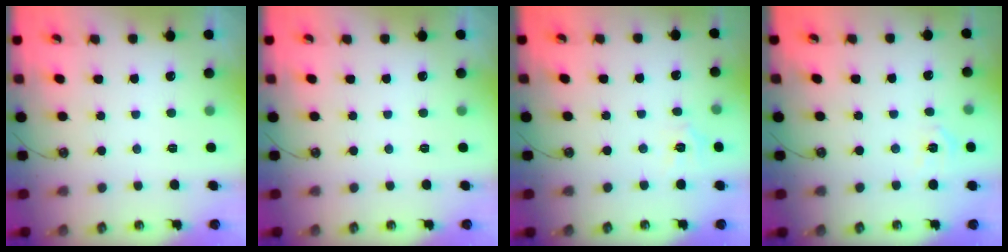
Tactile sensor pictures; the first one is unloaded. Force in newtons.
{"total": 0.0}
{"total": 3.5, "press": 3.4, "slide": 0.5}
{"total": 3.9, "press": 3.9, "slide": 0.5}